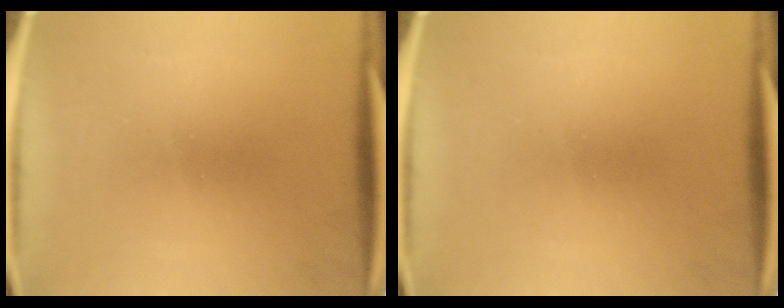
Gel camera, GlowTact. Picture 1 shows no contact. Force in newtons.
{"total": 0.0}